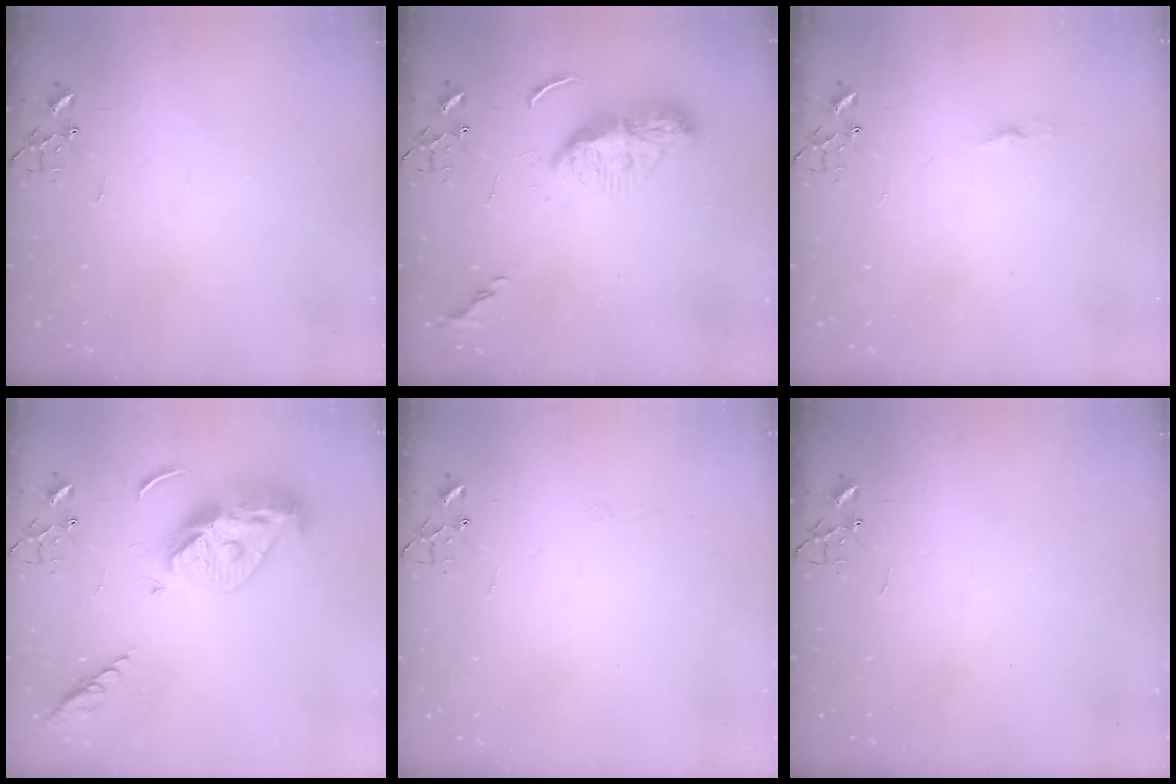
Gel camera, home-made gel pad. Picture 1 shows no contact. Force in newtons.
{"total": 11.6, "press": 11.6, "slide": 1.3}
{"total": 3.4, "press": 3.4, "slide": 0.3}
{"total": 15.0, "press": 14.9, "slide": 1.3}
{"total": 2.8, "press": 2.8, "slide": 0.5}
{"total": 0.0}